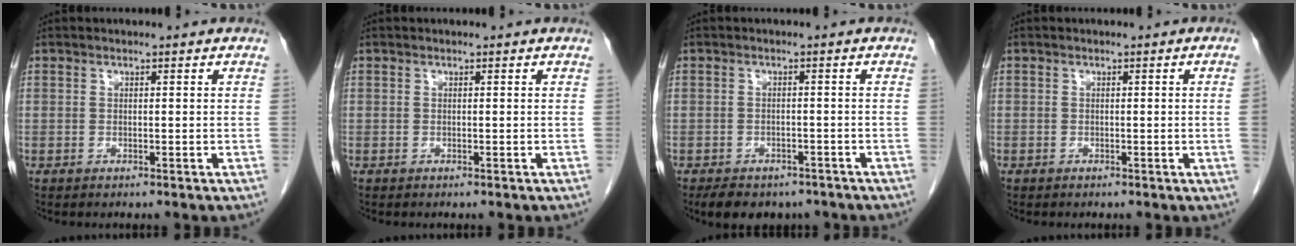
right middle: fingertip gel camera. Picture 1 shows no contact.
{"total": 0.0}
{"total": 7.9, "force": [-6.1, 4.2, 2.8], "torque": [-0.039, 0.001, -0.080]}
{"total": 1.1, "force": [-0.1, -0.5, 0.9], "torque": [-0.001, 0.001, -0.001]}